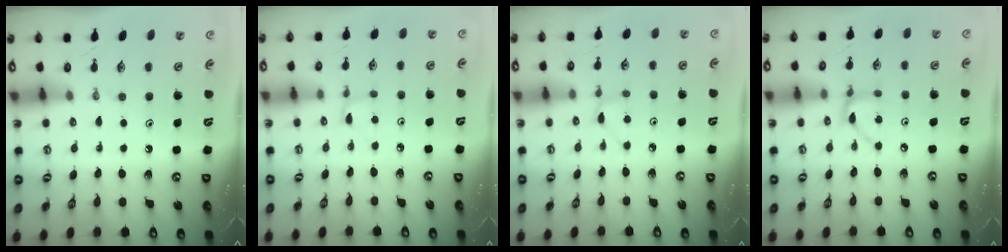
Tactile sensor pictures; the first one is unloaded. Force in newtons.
{"total": 1.2, "press": 1.2, "slide": 0.1}
{"total": 2.5, "press": 2.5, "slide": 0.3}
{"total": 5.1, "press": 5.1, "slide": 0.2}